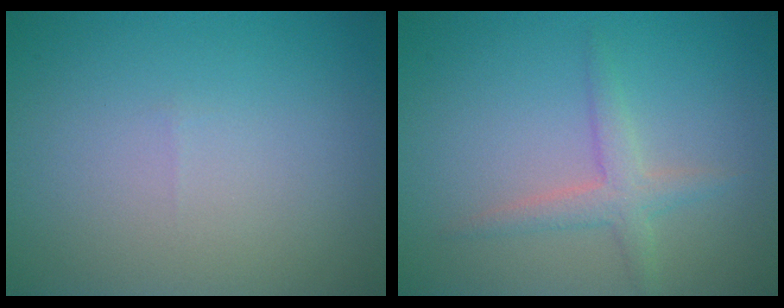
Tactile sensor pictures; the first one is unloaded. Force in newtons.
{"total": 2.3, "press": 2.3, "slide": 0.1}